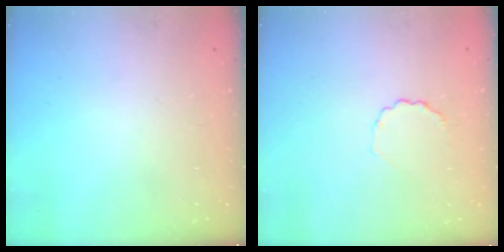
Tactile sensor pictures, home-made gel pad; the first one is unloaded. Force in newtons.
{"total": 2.6, "press": 2.3, "slide": 1.0}